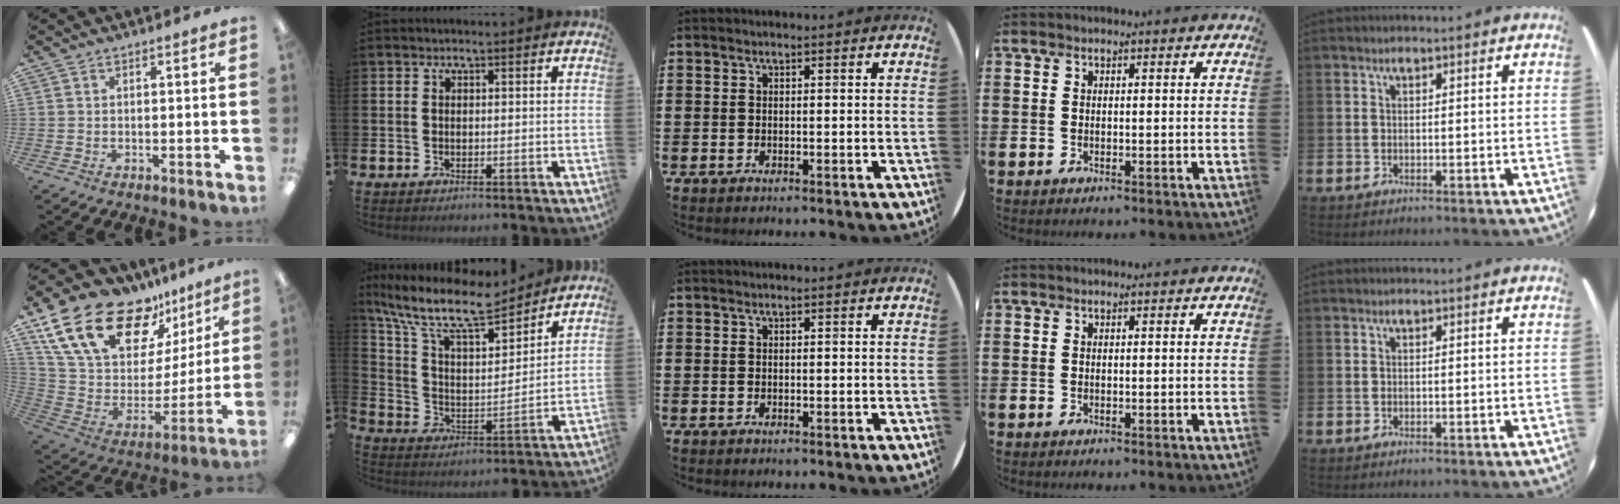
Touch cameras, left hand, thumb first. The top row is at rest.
{"thumb": {"total": 23.6, "force": [15.8, 11.5, 13.1], "torque": [-0.239, -0.089, 0.292]}, "index": {"total": 11.9, "force": [10.1, 3.1, 5.4], "torque": [-0.146, -0.058, 0.176]}}